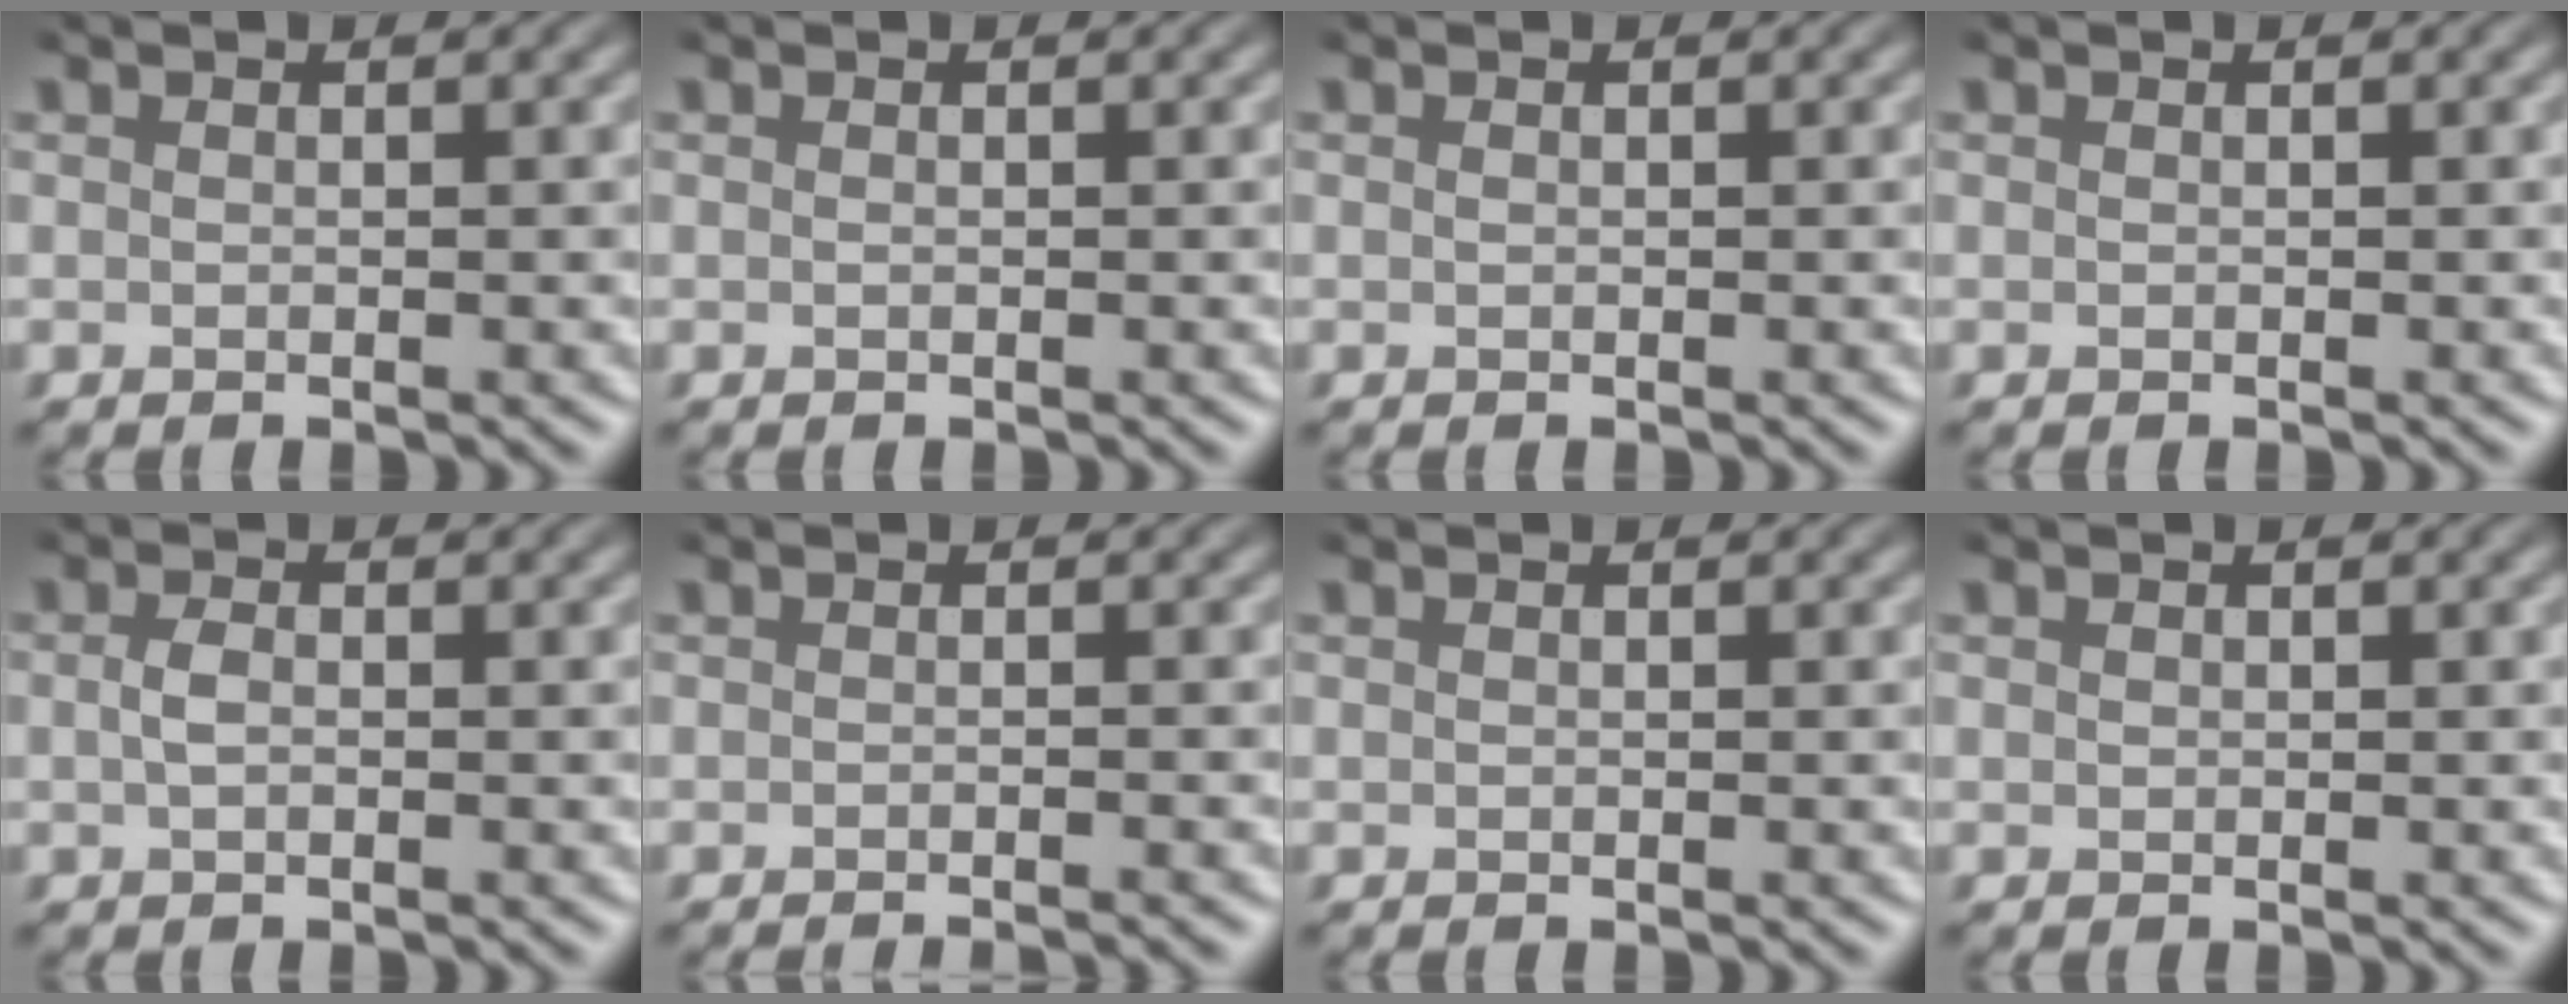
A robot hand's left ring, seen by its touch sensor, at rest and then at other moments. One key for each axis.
{"total": 0.0}
{"total": 0.0}
{"total": 0.0}
{"total": 1.3, "fx": -0.1, "fy": 0.6, "fz": 1.1, "tx": -0.028, "ty": 0.001, "tz": -0.004}
{"total": 1.8, "fx": -1.4, "fy": 0.4, "fz": 1.1, "tx": 0.002, "ty": 0.000, "tz": -0.020}
{"total": 0.0}
{"total": 0.0}